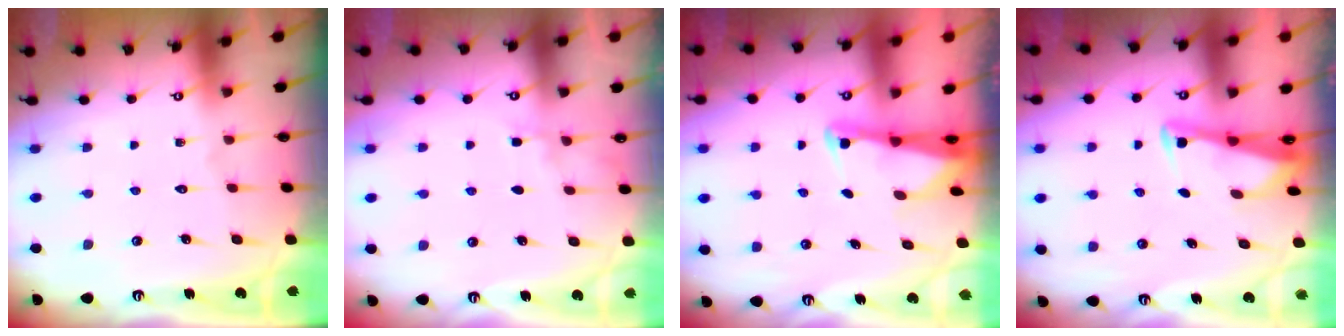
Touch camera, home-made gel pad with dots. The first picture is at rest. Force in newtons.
{"total": 4.0, "press": 4.0, "slide": 0.5}
{"total": 2.4, "press": 2.4, "slide": 0.3}
{"total": 2.8, "press": 2.8, "slide": 0.3}